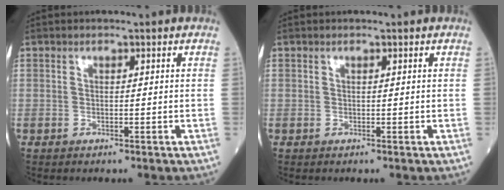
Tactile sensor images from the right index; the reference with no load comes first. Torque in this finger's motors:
{"motor_torque": [-0.10, -0.06, -0.03, -0.01]}